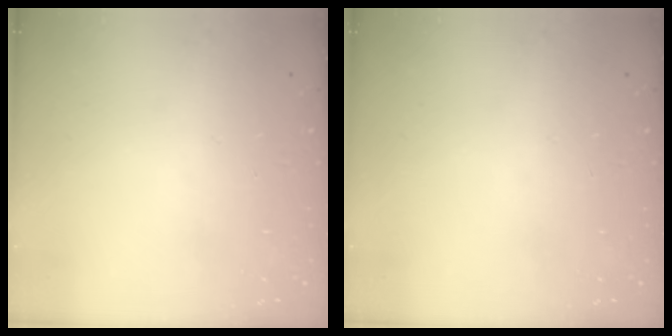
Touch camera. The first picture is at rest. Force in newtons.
{"total": 0.0}